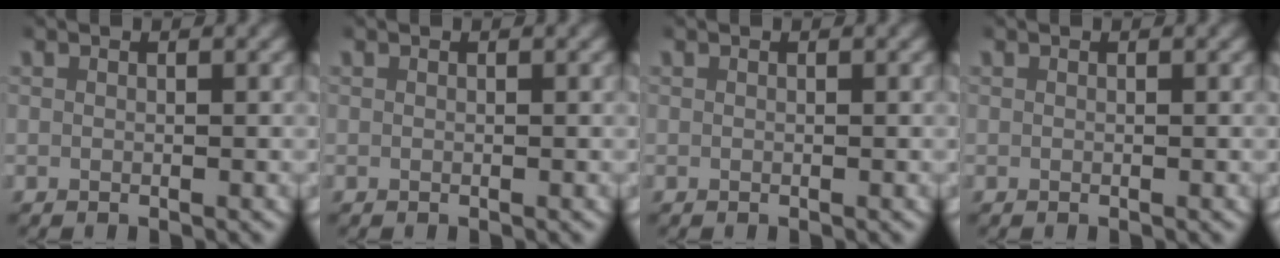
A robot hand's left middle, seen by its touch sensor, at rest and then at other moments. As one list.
[{"total": 0.0}, {"total": 0.0}, {"total": 0.0}]